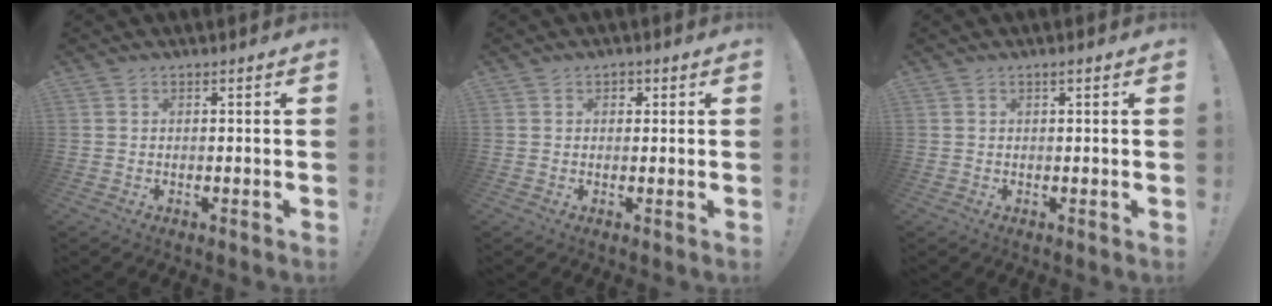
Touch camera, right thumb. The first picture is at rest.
{"total": 1.7, "force": [0.3, 1.5, 0.6], "torque": [0.002, -0.003, 0.002]}
{"total": 1.1, "force": [0.6, -0.1, 1.0], "torque": [-0.013, -0.001, 0.007]}